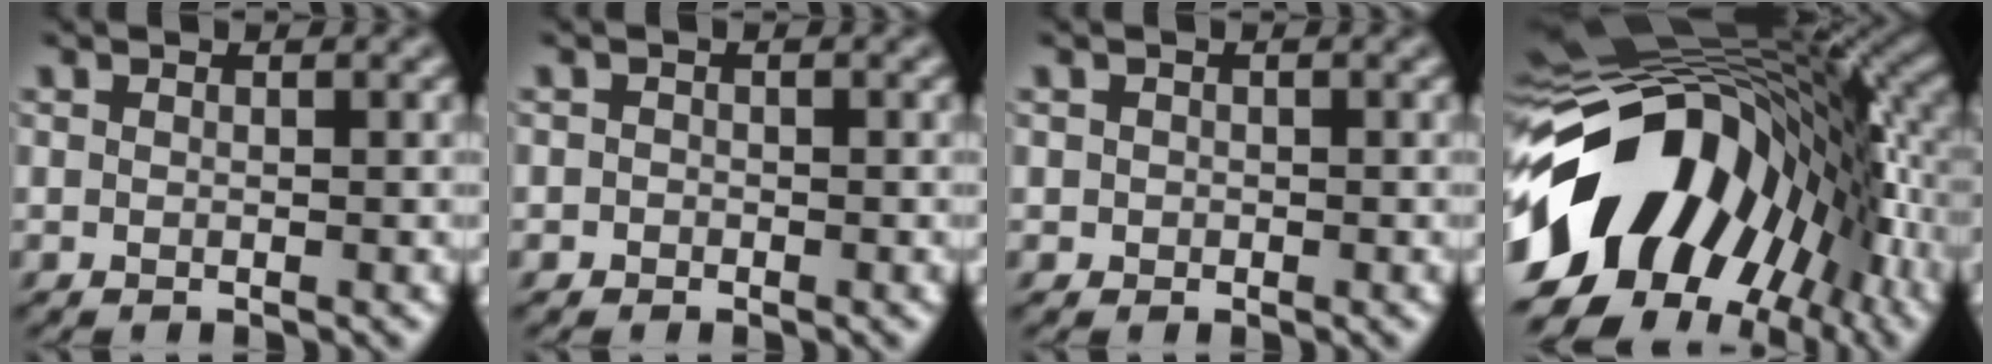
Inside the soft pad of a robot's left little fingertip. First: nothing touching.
{"total": 0.8, "force": [-0.3, 0.8, 0.0], "torque": [0.013, 0.000, -0.009]}
{"total": 0.7, "force": [-0.1, 0.6, -0.1], "torque": [0.008, -0.002, -0.001]}
{"total": 17.6, "force": [-4.2, 11.6, 12.5], "torque": [-0.217, -0.001, -0.083]}